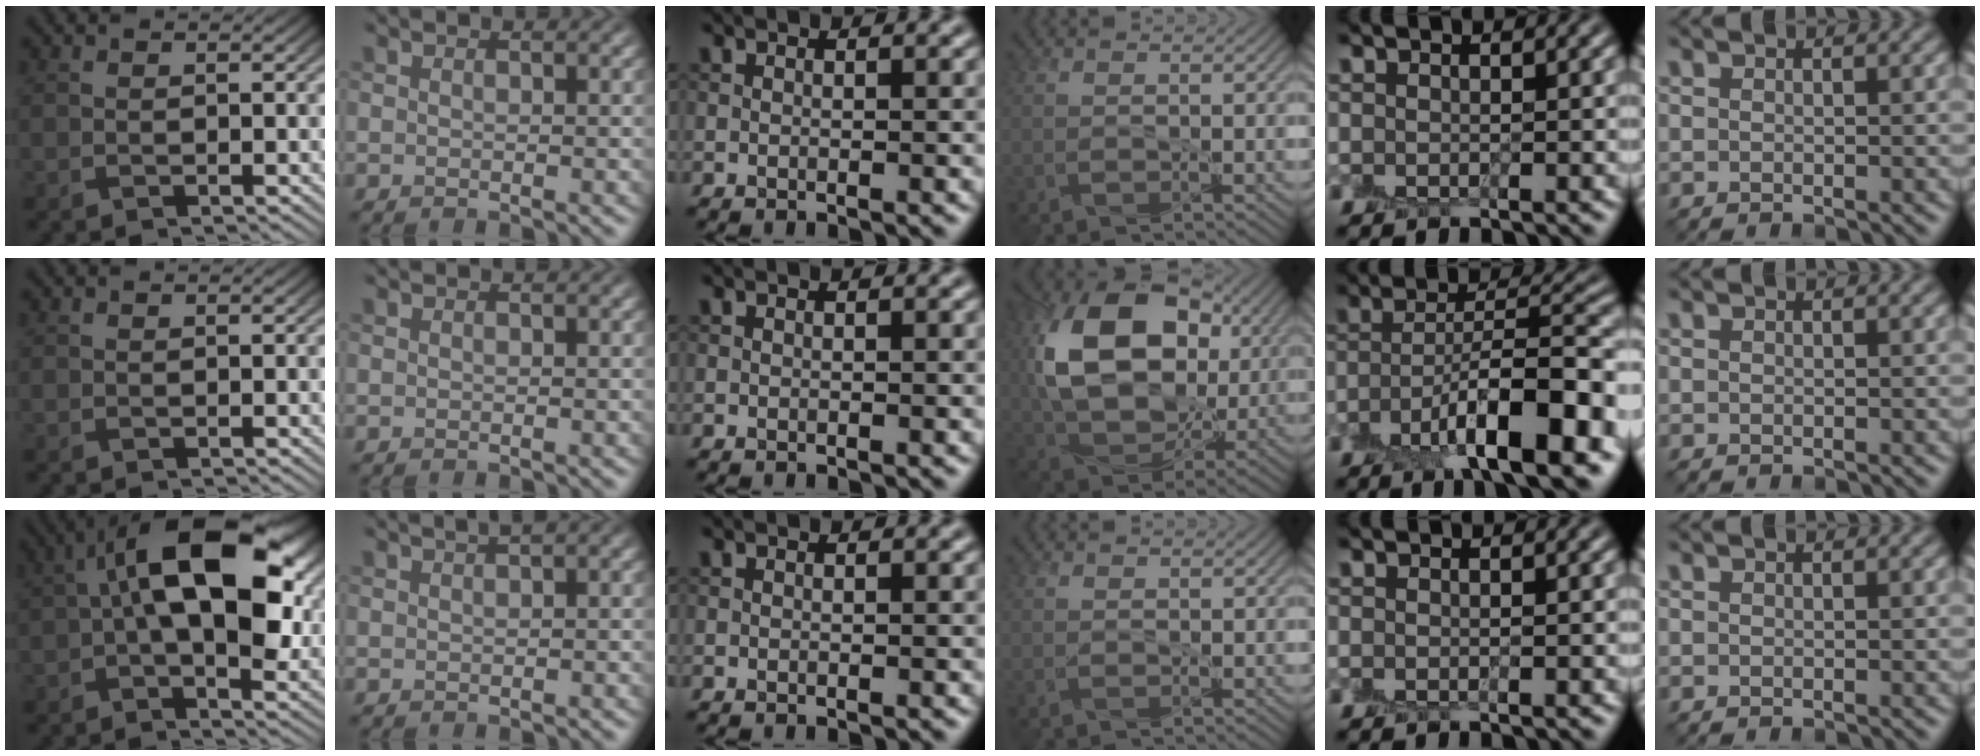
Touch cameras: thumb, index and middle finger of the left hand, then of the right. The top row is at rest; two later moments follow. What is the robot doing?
{"motion": "peel", "object": "envelope seal"}